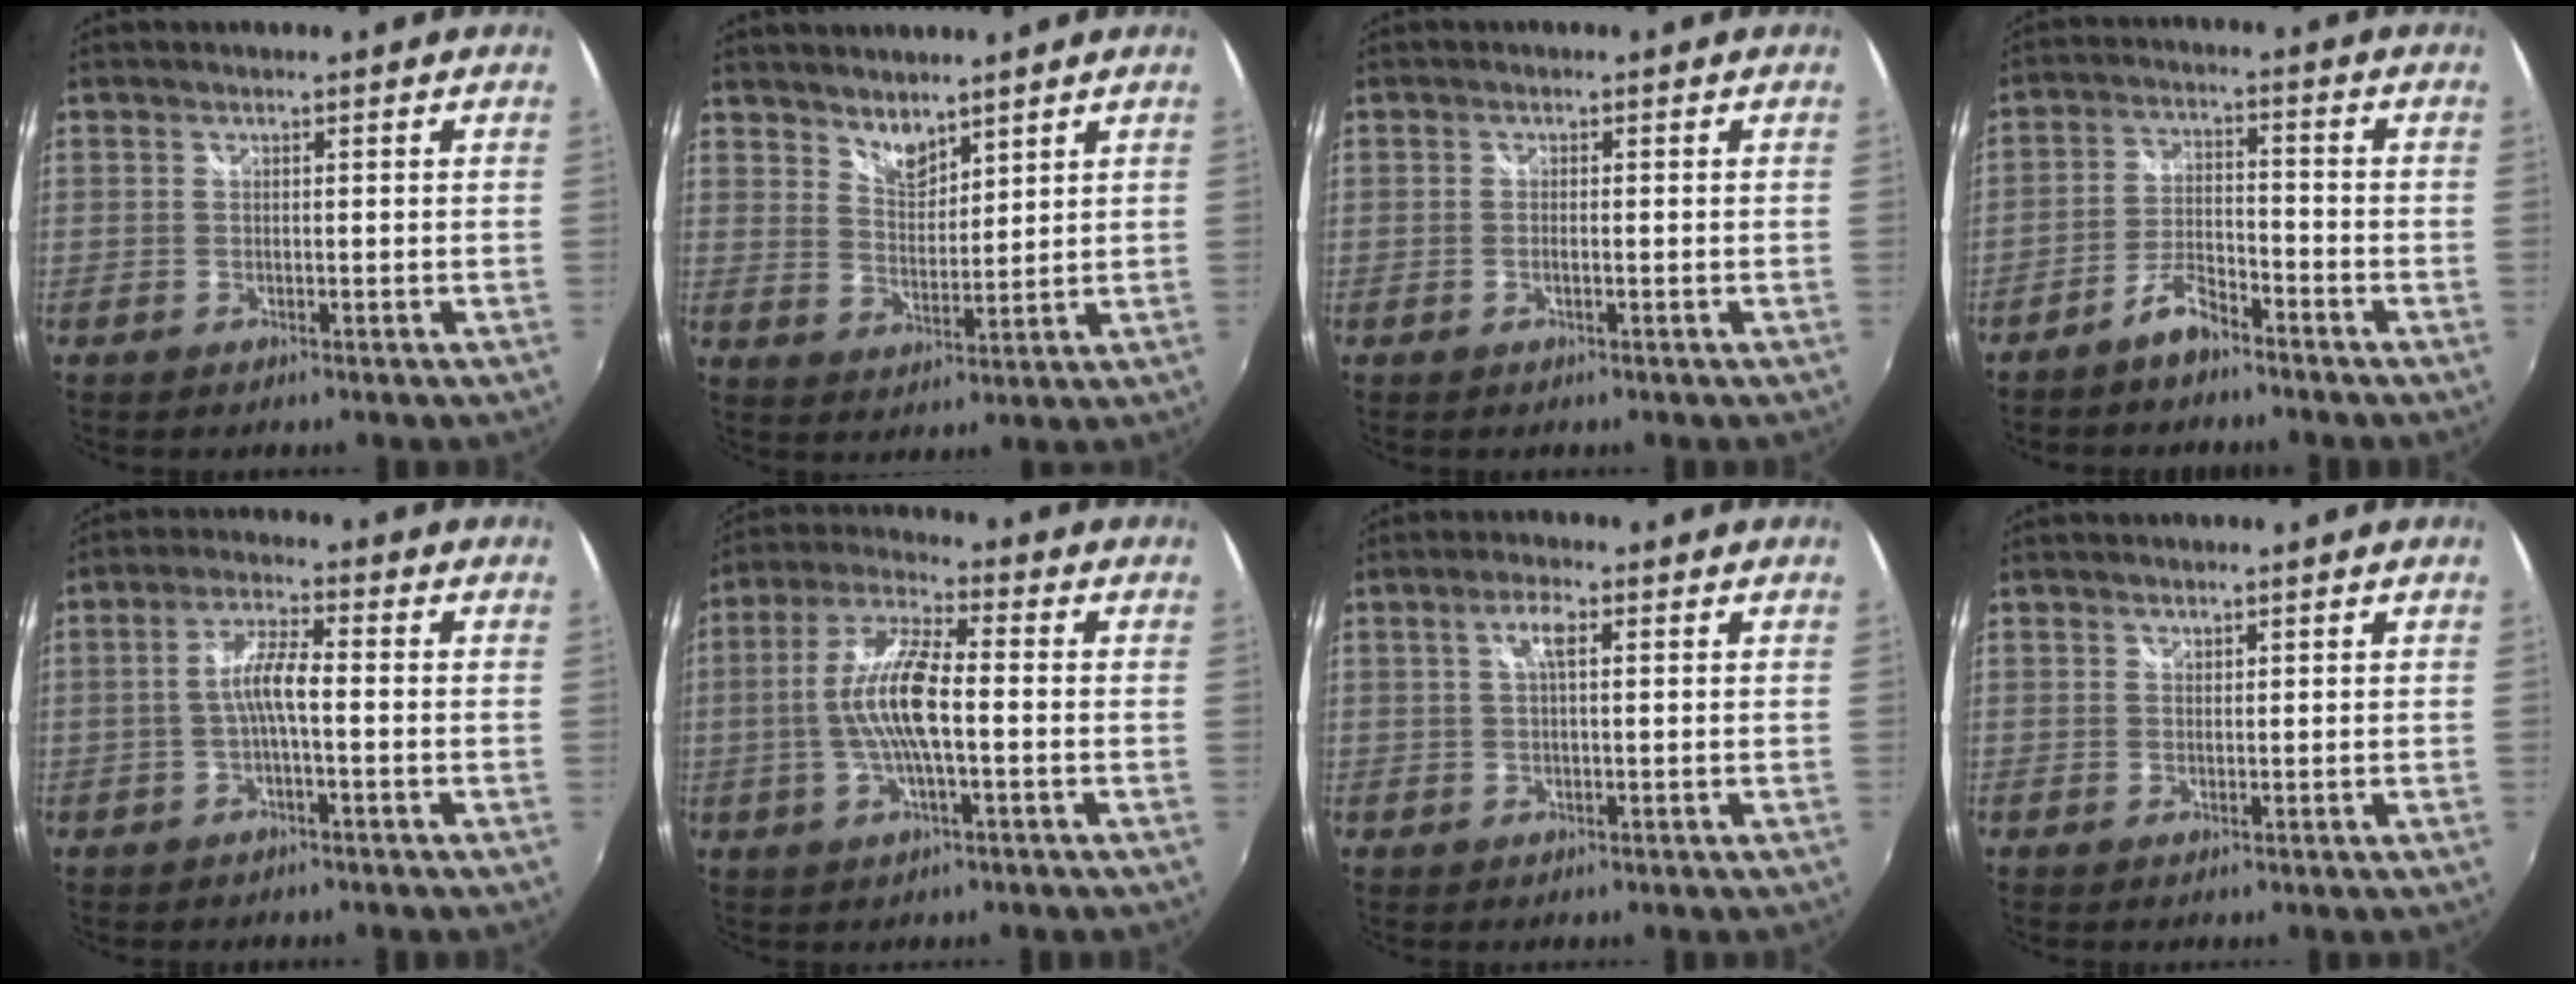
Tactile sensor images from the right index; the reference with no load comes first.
{"total": 5.0, "force": [4.4, 1.6, 1.6], "torque": [-0.018, -0.002, 0.080]}
{"total": 1.0, "force": [-0.3, 0.1, 0.9], "torque": [-0.021, 0.000, -0.007]}
{"total": 5.4, "force": [-4.4, 1.6, 2.7], "torque": [-0.065, 0.010, -0.081]}
{"total": 5.2, "force": [-1.1, 0.7, 5.1], "torque": [-0.103, 0.012, -0.019]}
{"total": 11.5, "force": [-1.2, 2.7, 11.1], "torque": [-0.223, 0.006, -0.024]}
{"total": 3.3, "force": [1.0, 0.9, 3.0], "torque": [-0.058, 0.008, 0.018]}
{"total": 0.6, "force": [0.6, 0.1, 0.0], "torque": [0.001, 0.001, 0.011]}